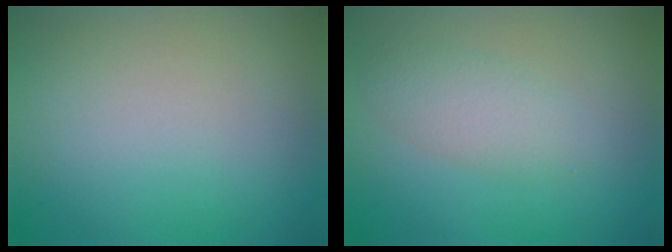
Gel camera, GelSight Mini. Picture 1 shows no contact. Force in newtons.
{"total": 2.7, "press": 2.7, "slide": 0.1}